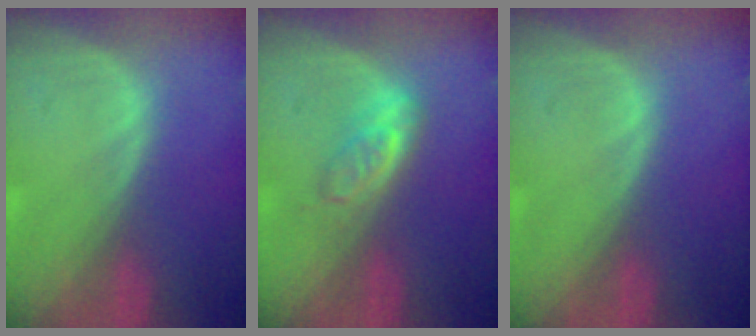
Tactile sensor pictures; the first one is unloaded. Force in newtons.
{"total": 3.8, "press": 3.8, "slide": 0.6}
{"total": 0.0}